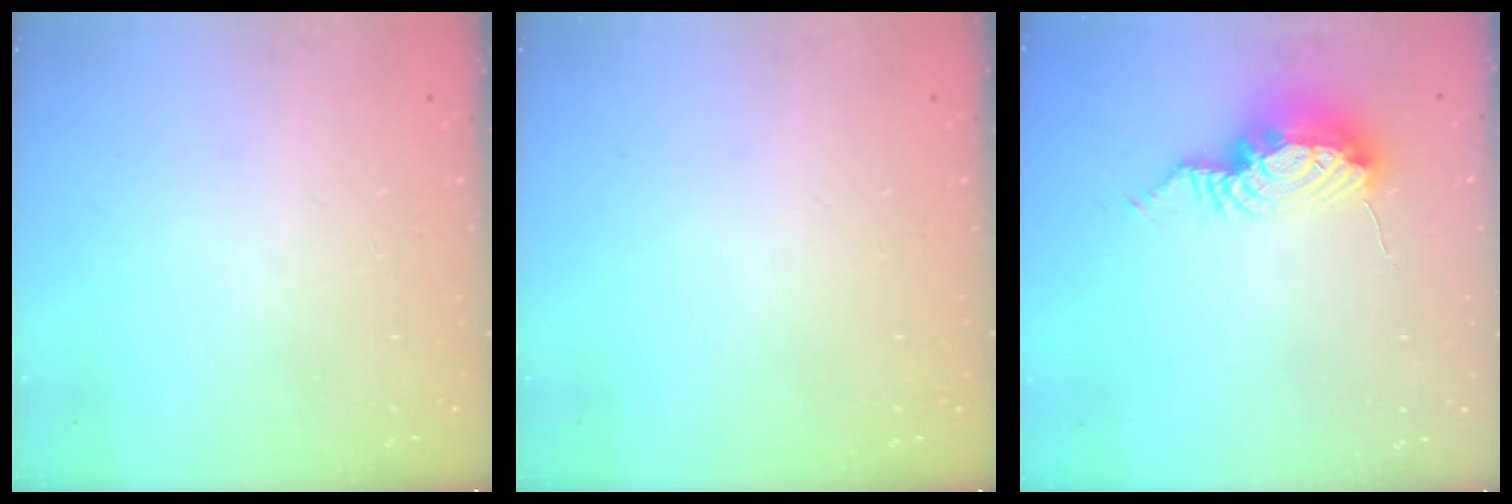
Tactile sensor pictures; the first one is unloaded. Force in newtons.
{"total": 0.0}
{"total": 15.7, "press": 11.6, "slide": 10.6}